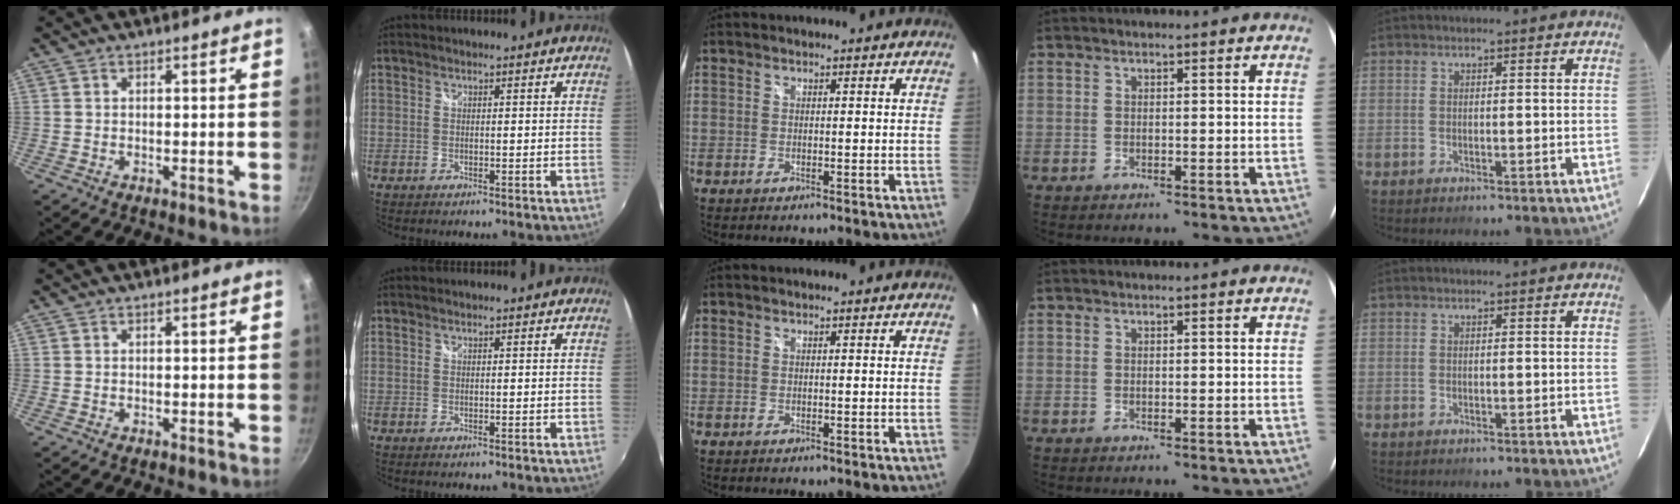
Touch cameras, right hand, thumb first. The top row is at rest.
{}